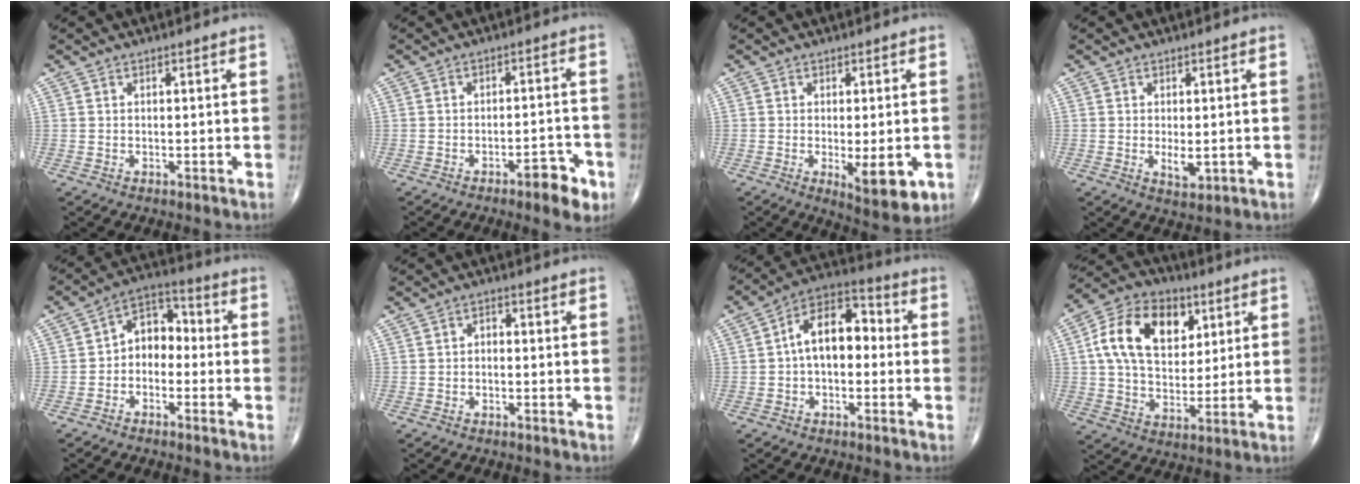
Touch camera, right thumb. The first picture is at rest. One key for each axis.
{"total": 6.6, "fx": -3.7, "fy": 2.3, "fz": 4.9, "tx": -0.054, "ty": 0.026, "tz": -0.047}
{"total": 8.6, "fx": -2.3, "fy": 3.0, "fz": 7.7, "tx": -0.097, "ty": -0.018, "tz": -0.027}
{"total": 3.0, "fx": -0.3, "fy": 1.5, "fz": 2.6, "tx": -0.039, "ty": -0.007, "tz": 0.001}
{"total": 7.5, "fx": -1.5, "fy": 5.5, "fz": 4.9, "tx": -0.050, "ty": 0.040, "tz": -0.047}
{"total": 1.5, "fx": -0.4, "fy": 1.0, "fz": 1.0, "tx": -0.009, "ty": 0.010, "tz": -0.012}
{"total": 11.4, "fx": -0.1, "fy": 6.9, "fz": 9.1, "tx": -0.126, "ty": 0.042, "tz": -0.016}
{"total": 17.3, "fx": 5.2, "fy": 11.4, "fz": 11.9, "tx": -0.185, "ty": -0.001, "tz": 0.088}